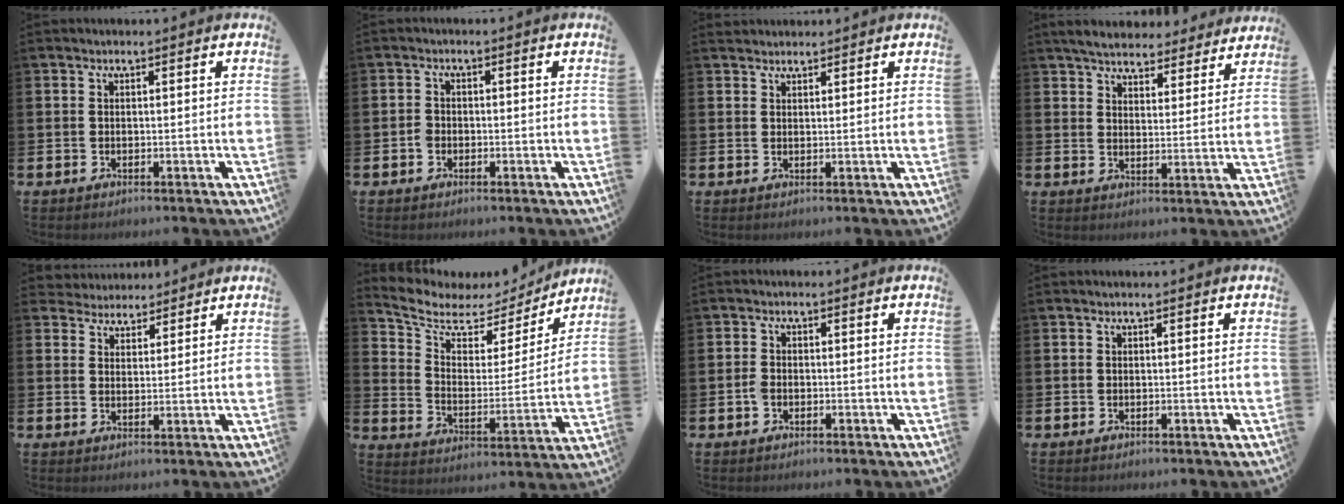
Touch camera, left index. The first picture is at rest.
{"total": 1.5, "force": [-0.6, 1.3, 0.3], "torque": [-0.009, 0.006, -0.014]}
{"total": 1.7, "force": [1.7, 0.5, -0.1], "torque": [0.006, -0.001, 0.030]}
{"total": 5.3, "force": [5.2, 1.1, 0.5], "torque": [-0.030, -0.030, 0.092]}
{"total": 3.9, "force": [3.6, 1.4, -0.5], "torque": [-0.008, -0.018, 0.066]}
{"total": 6.6, "force": [5.6, 3.0, 1.8], "torque": [-0.078, -0.041, 0.091]}
{"total": 1.8, "force": [-0.5, 1.4, 1.0], "torque": [-0.021, 0.006, -0.012]}
{"total": 0.0}